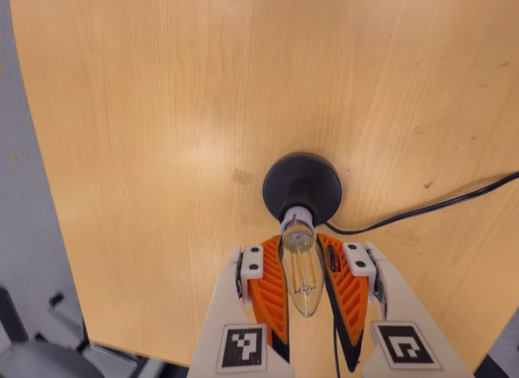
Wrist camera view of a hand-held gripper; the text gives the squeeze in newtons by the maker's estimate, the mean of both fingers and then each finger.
{"total": 17.0, "left": 17.3, "right": 16.8}